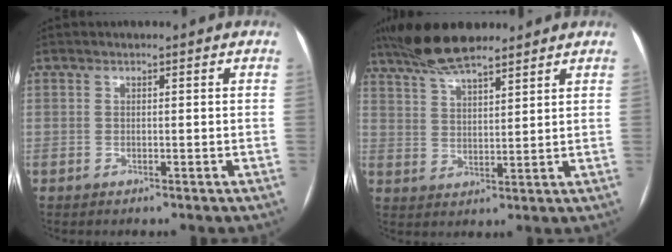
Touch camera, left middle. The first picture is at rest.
{"total": 9.9, "force": [8.4, 1.9, 5.0], "torque": [-0.093, 0.024, 0.153]}